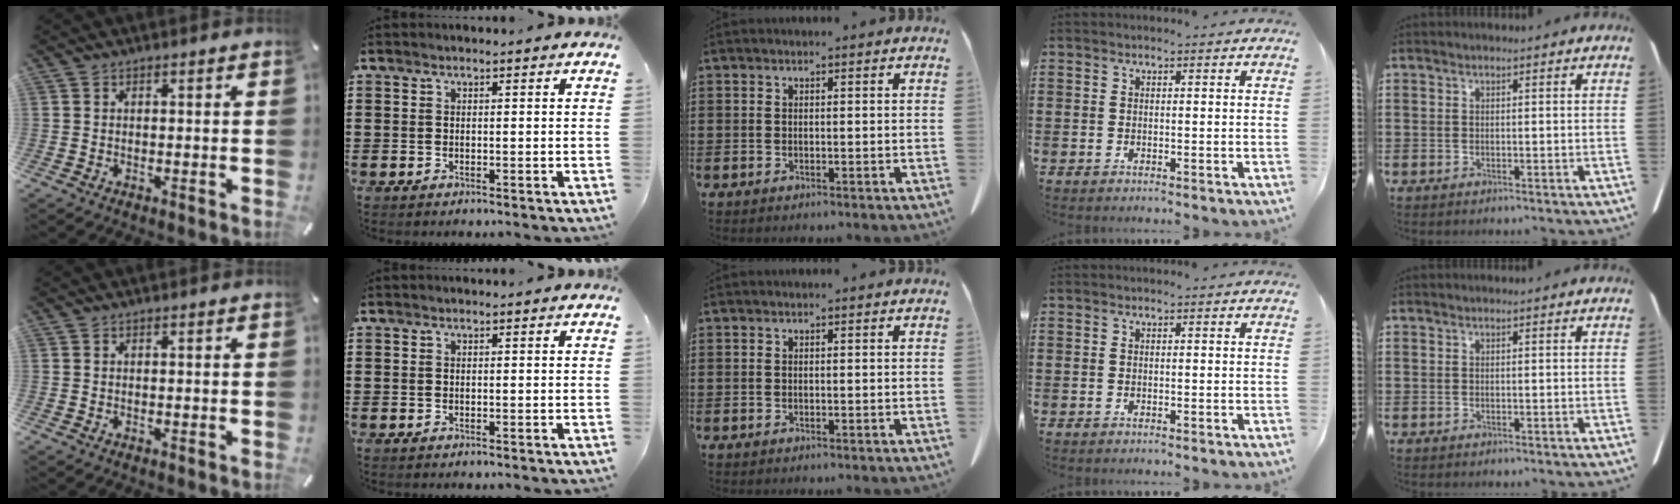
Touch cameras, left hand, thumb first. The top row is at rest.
{}